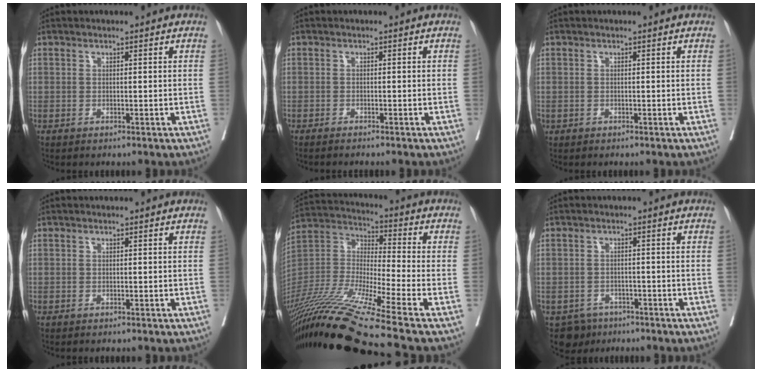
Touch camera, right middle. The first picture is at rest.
{"total": 2.3, "force": [-2.0, -0.1, 1.1], "torque": [-0.014, -0.001, -0.025]}
{"total": 0.0}
{"total": 0.0}
{"total": 22.5, "force": [-17.2, -1.5, 14.4], "torque": [-0.327, -0.037, -0.323]}
{"total": 3.9, "force": [-2.7, 2.8, 0.3], "torque": [0.001, 0.004, -0.041]}